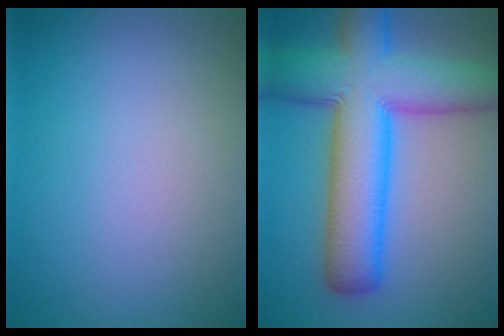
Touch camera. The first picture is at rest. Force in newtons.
{"total": 11.0, "press": 11.0, "slide": 0.5}